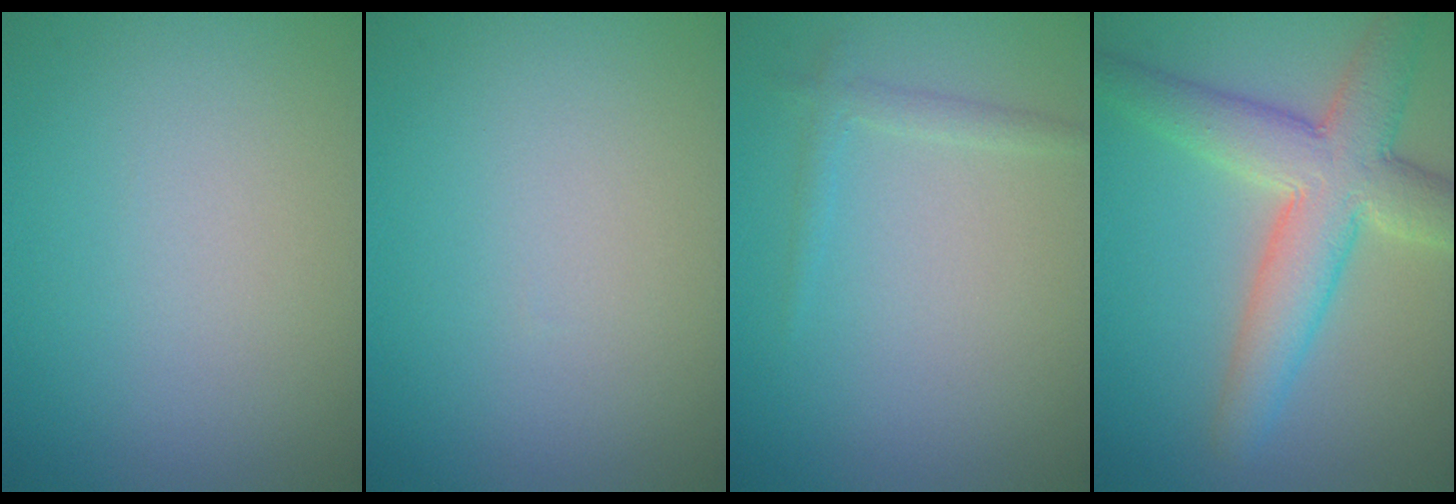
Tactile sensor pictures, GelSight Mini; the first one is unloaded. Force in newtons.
{"total": 0.0}
{"total": 1.2, "press": 1.2, "slide": 0.0}
{"total": 7.3, "press": 7.3, "slide": 0.4}